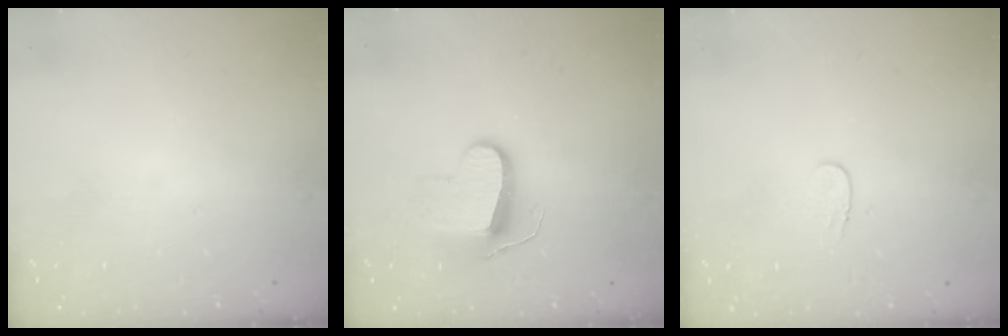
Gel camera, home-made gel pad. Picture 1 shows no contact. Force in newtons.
{"total": 9.7, "press": 9.7, "slide": 0.3}
{"total": 3.7, "press": 3.7, "slide": 0.4}